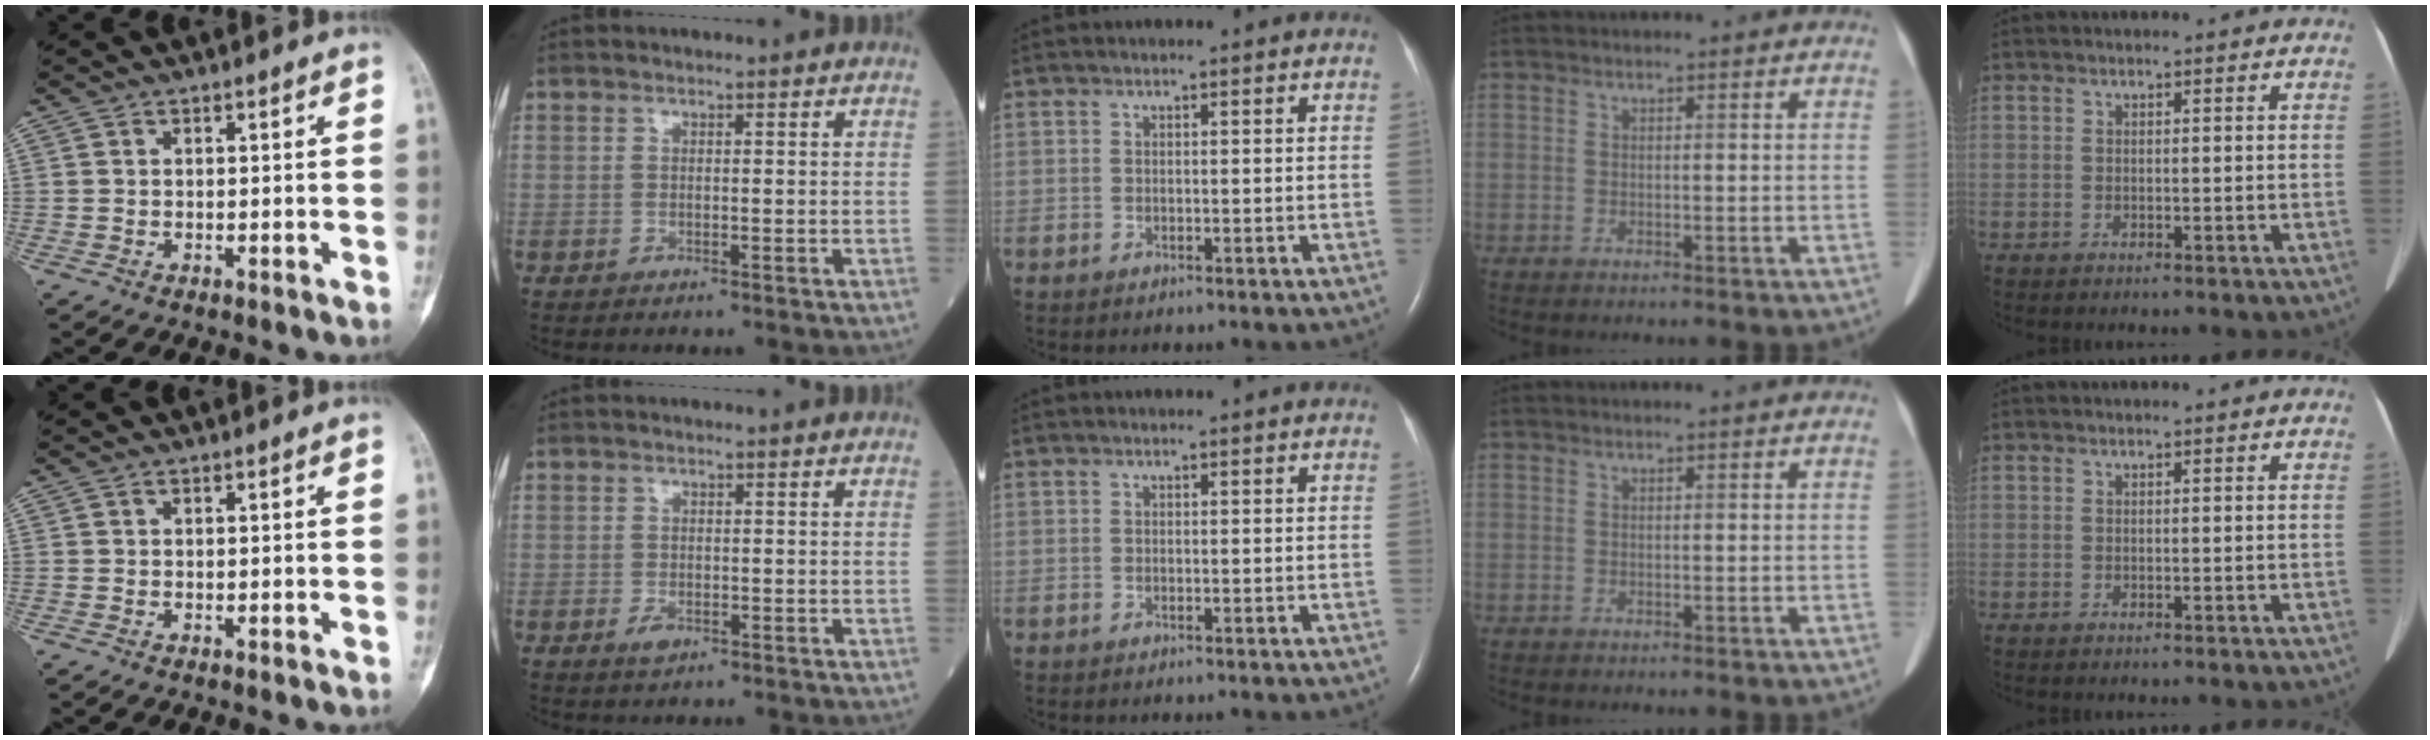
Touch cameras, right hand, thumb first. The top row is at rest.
{"index": {"total": 1.6, "force": [-0.8, 0.7, 1.2], "torque": [-0.025, -0.002, -0.010]}}